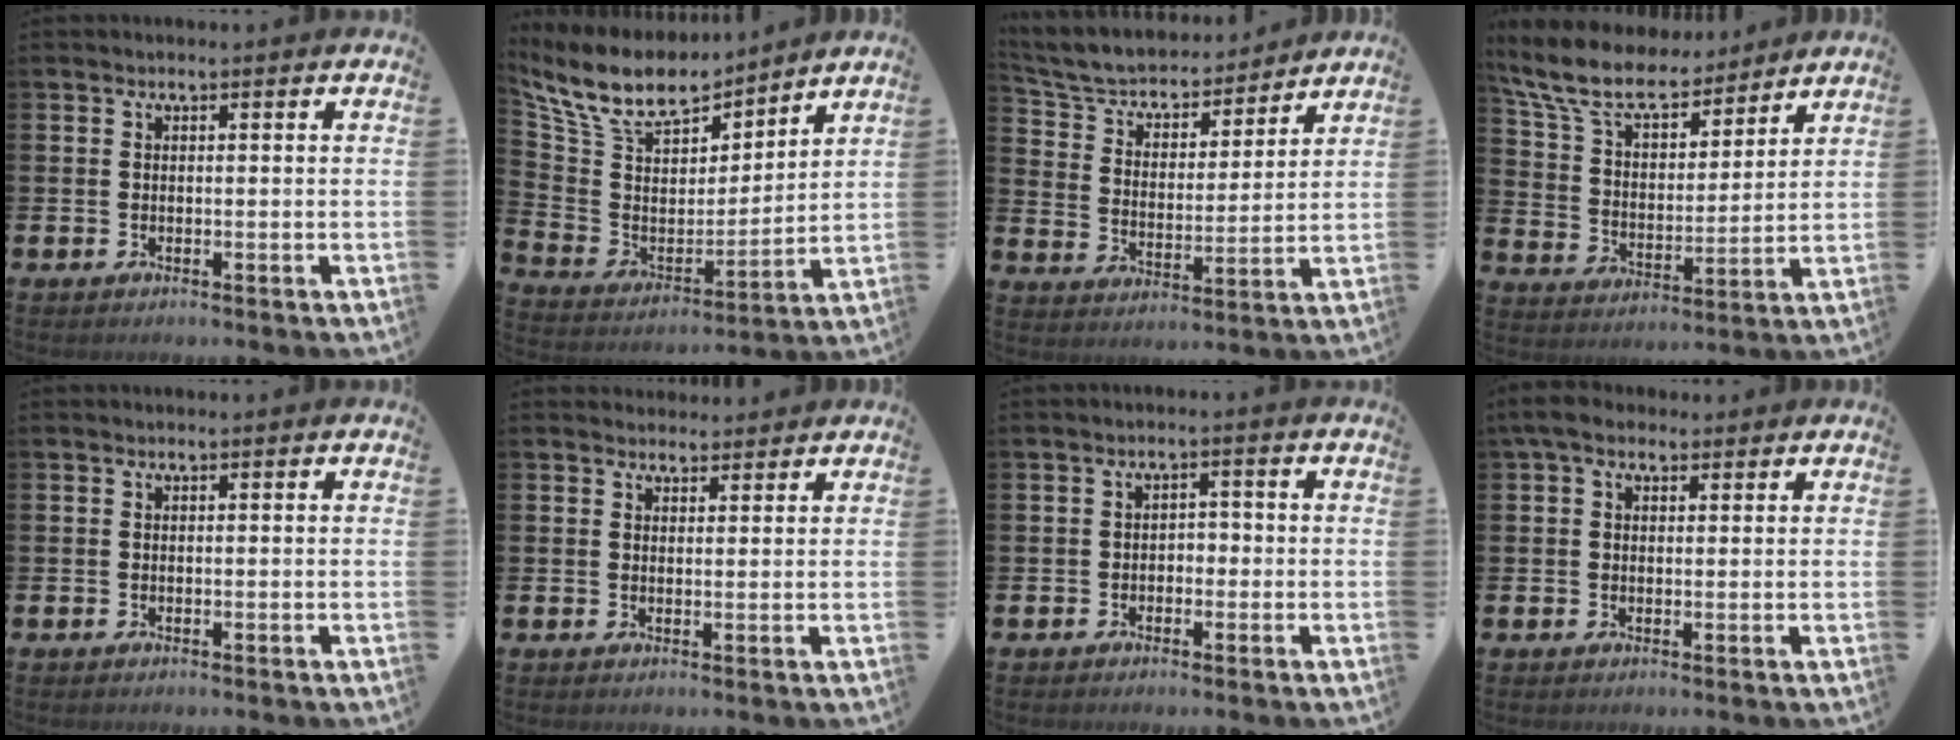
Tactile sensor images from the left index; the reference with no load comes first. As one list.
[{"total": 11.4, "force": [9.9, 4.4, 3.5], "torque": [-0.127, -0.055, 0.181]}, {"total": 6.5, "force": [6.1, 2.0, 1.2], "torque": [-0.063, -0.044, 0.105]}, {"total": 10.1, "force": [8.8, 3.4, 3.6], "torque": [-0.117, -0.048, 0.159]}, {"total": 0.0}, {"total": 2.4, "force": [2.3, 0.7, -0.2], "torque": [0.007, -0.009, 0.041]}, {"total": 1.6, "force": [-1.1, 1.0, 0.5], "torque": [-0.020, 0.010, -0.024]}, {"total": 3.4, "force": [2.4, 2.0, 1.5], "torque": [-0.030, 0.005, 0.042]}]